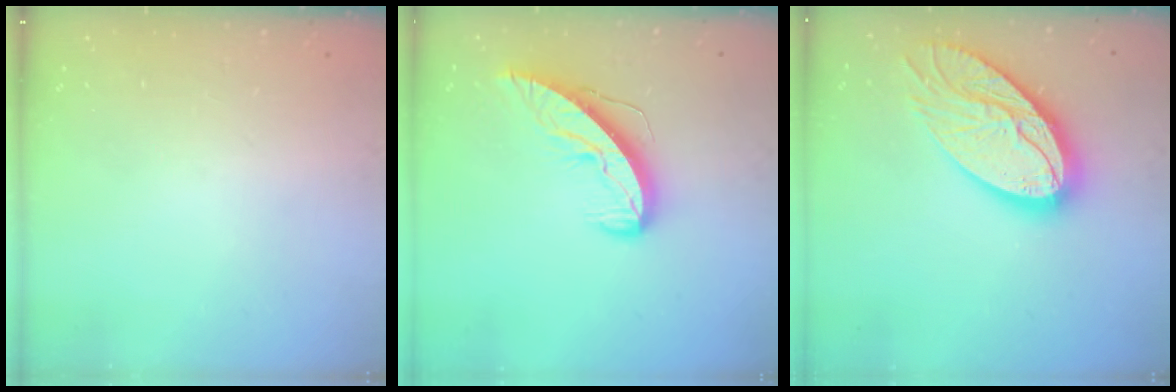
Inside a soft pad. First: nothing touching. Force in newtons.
{"total": 9.7, "press": 9.6, "slide": 0.7}
{"total": 21.4, "press": 21.3, "slide": 2.0}